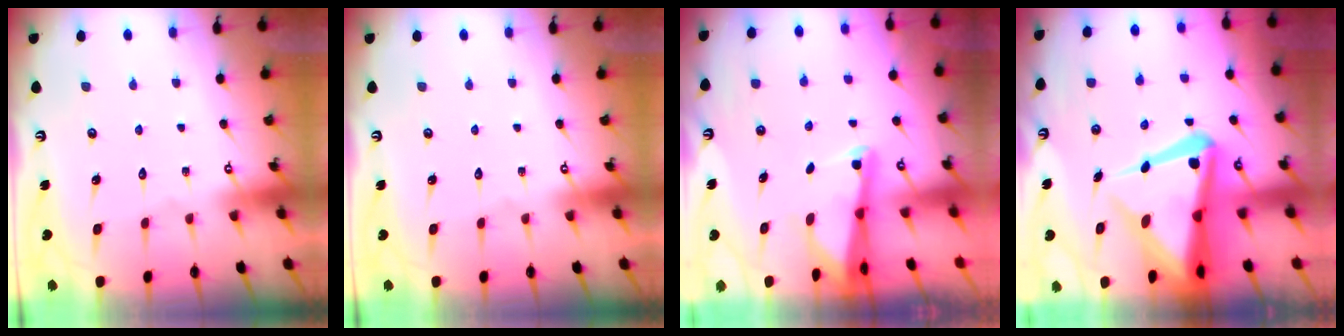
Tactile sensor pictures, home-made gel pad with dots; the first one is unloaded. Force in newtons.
{"total": 0.0}
{"total": 2.4, "press": 2.4, "slide": 0.3}
{"total": 13.7, "press": 13.6, "slide": 2.1}